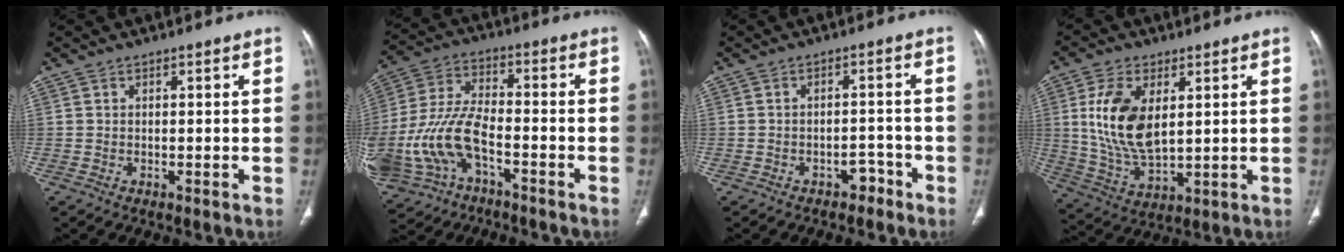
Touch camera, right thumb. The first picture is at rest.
{"total": 16.4, "force": [-5.7, 9.0, 12.4], "torque": [-0.271, 0.032, -0.103]}
{"total": 3.2, "force": [-2.4, 2.0, 1.0], "torque": [-0.003, 0.026, -0.029]}
{"total": 13.8, "force": [3.1, 7.4, 11.2], "torque": [-0.220, -0.018, 0.071]}